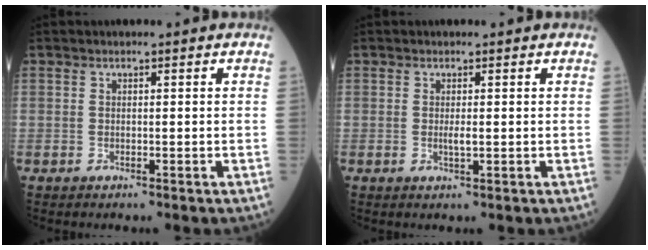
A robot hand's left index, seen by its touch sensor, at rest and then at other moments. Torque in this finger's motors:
{"motor_torque": [0.33, 0.05, 0.03, 0.04]}